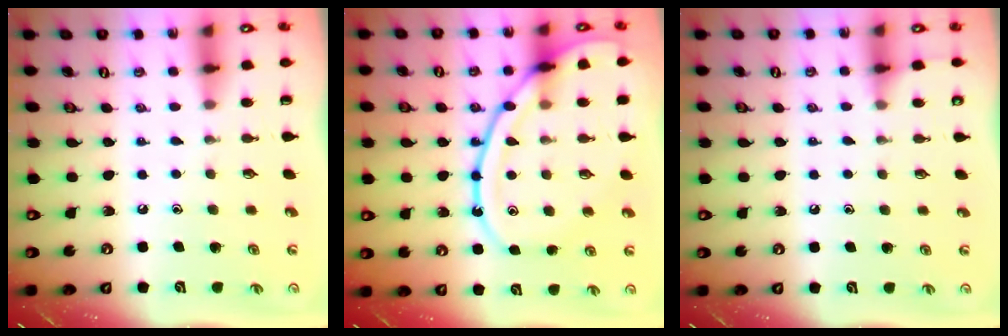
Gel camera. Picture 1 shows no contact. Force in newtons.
{"total": 17.9, "press": 17.8, "slide": 1.6}
{"total": 3.6, "press": 3.6, "slide": 0.4}